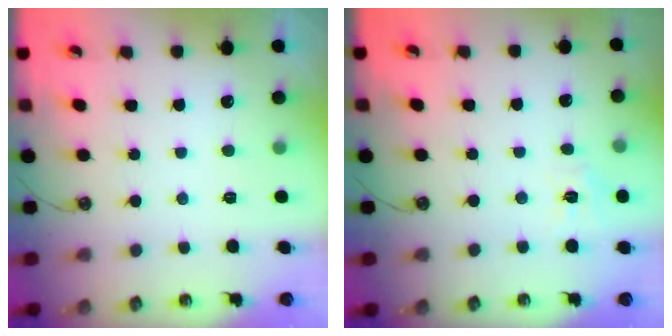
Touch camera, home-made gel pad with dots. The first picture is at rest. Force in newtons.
{"total": 5.2, "press": 5.2, "slide": 0.3}